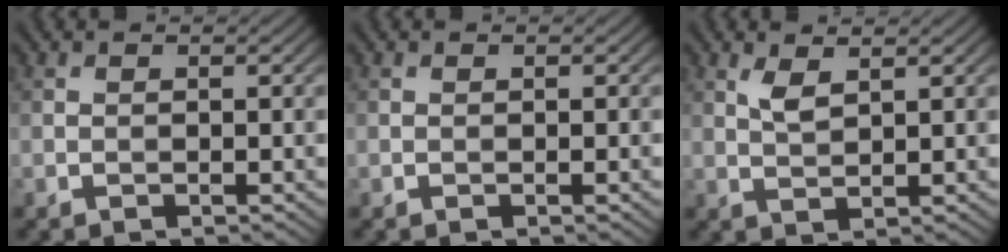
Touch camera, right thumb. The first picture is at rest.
{"total": 0.5, "force": [0.0, 0.2, 0.5], "torque": [-0.006, -0.002, 0.001]}
{"total": 2.4, "force": [1.4, 0.8, 1.7], "torque": [-0.043, -0.001, 0.032]}